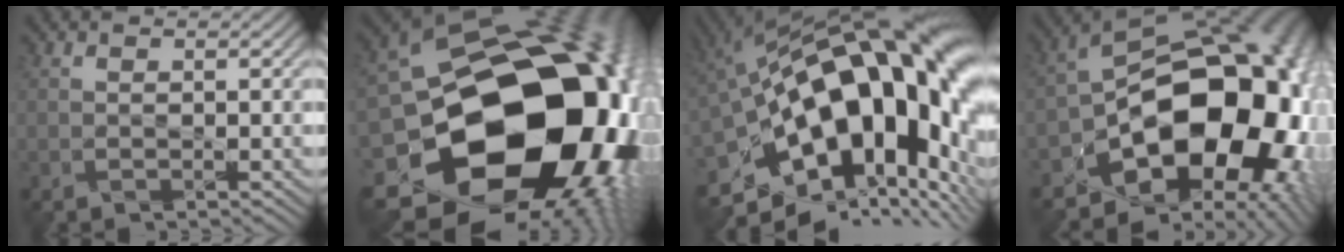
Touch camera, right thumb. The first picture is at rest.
{"total": 23.8, "force": [-4.6, 18.5, 14.3], "torque": [-0.274, -0.064, -0.060]}
{"total": 22.1, "force": [-0.4, 11.9, 18.6], "torque": [-0.306, -0.025, -0.001]}
{"total": 21.1, "force": [-6.1, 13.6, 14.9], "torque": [-0.208, -0.045, -0.073]}